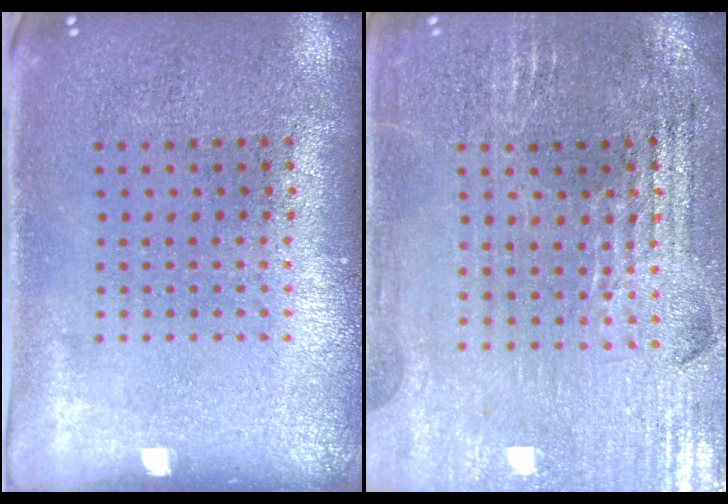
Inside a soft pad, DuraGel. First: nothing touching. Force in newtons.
{"total": 2.9, "press": 2.8, "slide": 0.5}